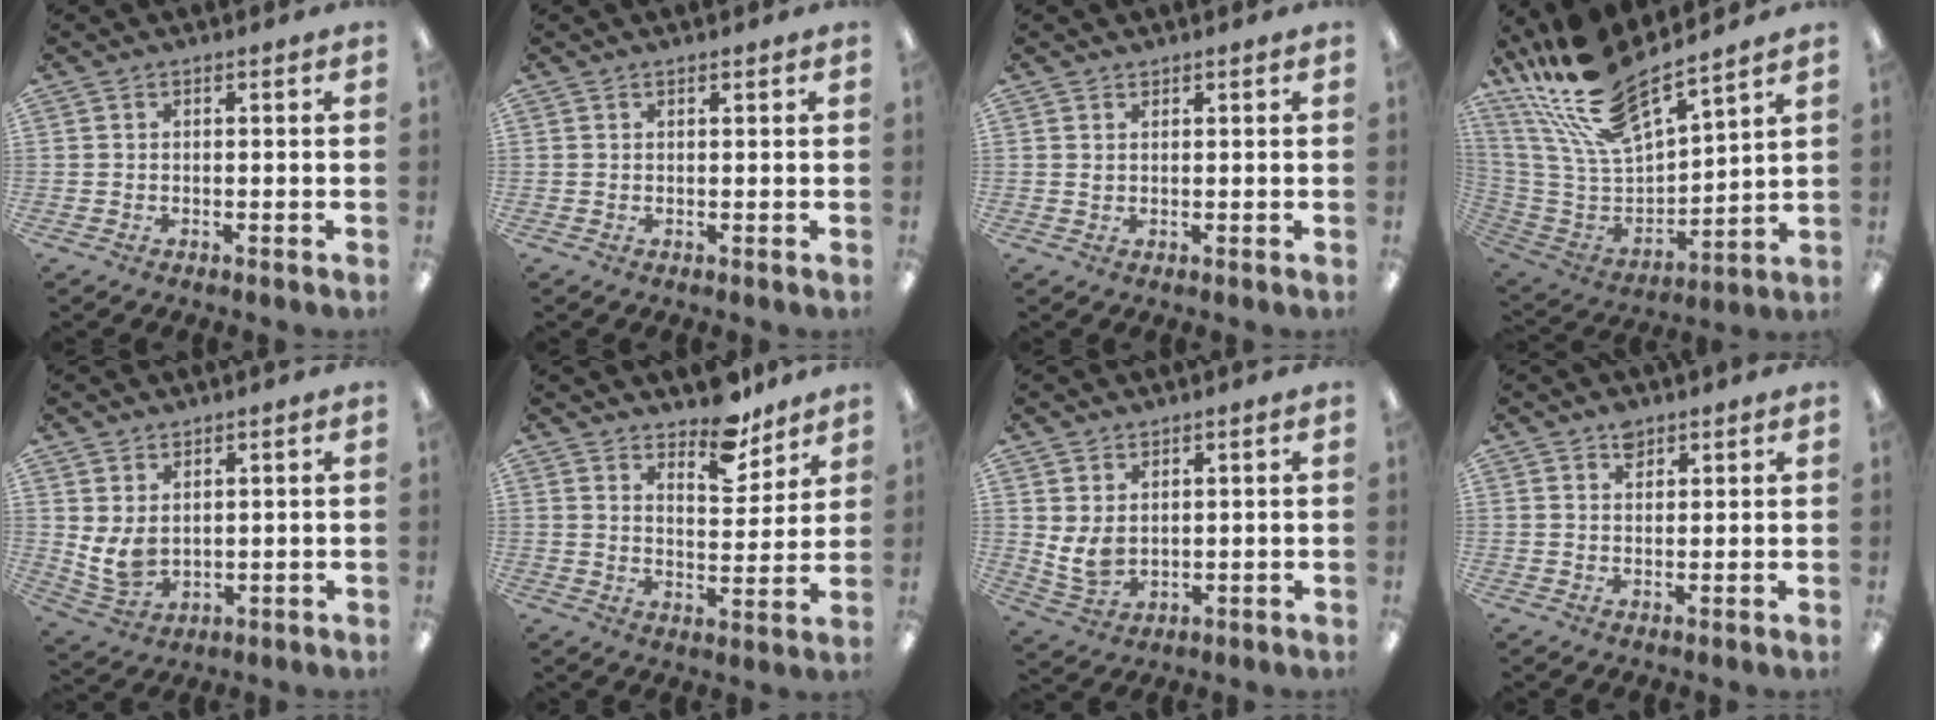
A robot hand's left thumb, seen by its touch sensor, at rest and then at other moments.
{"total": 0.5, "force": [0.5, 0.0, 0.2], "torque": [-0.006, 0.001, 0.009]}
{"total": 0.9, "force": [0.8, 0.4, 0.1], "torque": [-0.004, 0.000, 0.016]}
{"total": 21.0, "force": [17.1, 6.1, 10.5], "torque": [-0.240, -0.118, 0.302]}
{"total": 6.4, "force": [2.1, 4.5, 4.0], "torque": [-0.097, -0.020, 0.040]}
{"total": 9.9, "force": [8.3, 4.1, 3.5], "torque": [-0.033, -0.064, 0.148]}
{"total": 5.7, "force": [2.1, 4.0, 3.5], "torque": [-0.081, -0.017, 0.039]}
{"total": 2.9, "force": [2.1, 1.6, 1.2], "torque": [-0.012, -0.008, 0.037]}